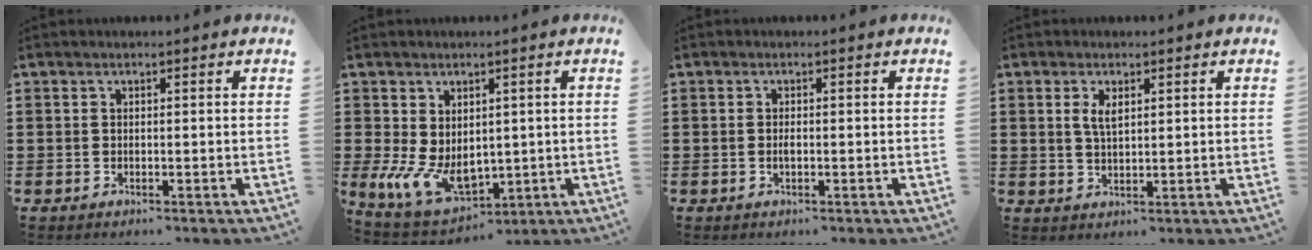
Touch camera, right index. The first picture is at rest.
{"total": 8.0, "force": [-0.4, 5.6, 5.7], "torque": [-0.134, 0.000, 0.000]}
{"total": 1.1, "force": [-0.2, 0.4, 1.1], "torque": [-0.021, -0.001, -0.004]}
{"total": 3.0, "force": [1.1, 1.2, 2.5], "torque": [-0.054, 0.005, 0.019]}